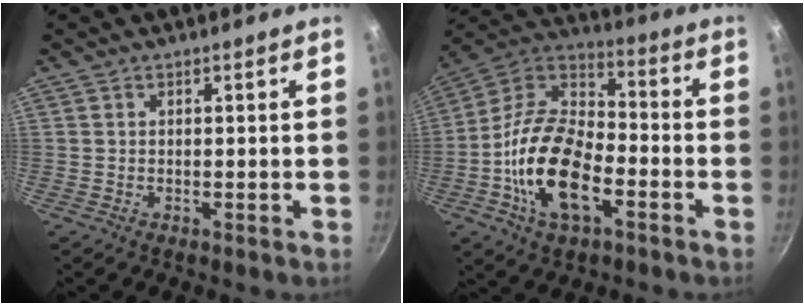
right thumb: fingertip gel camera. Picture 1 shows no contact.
{"total": 19.3, "force": [-6.2, 10.4, 15.0], "torque": [-0.265, 0.038, -0.134]}